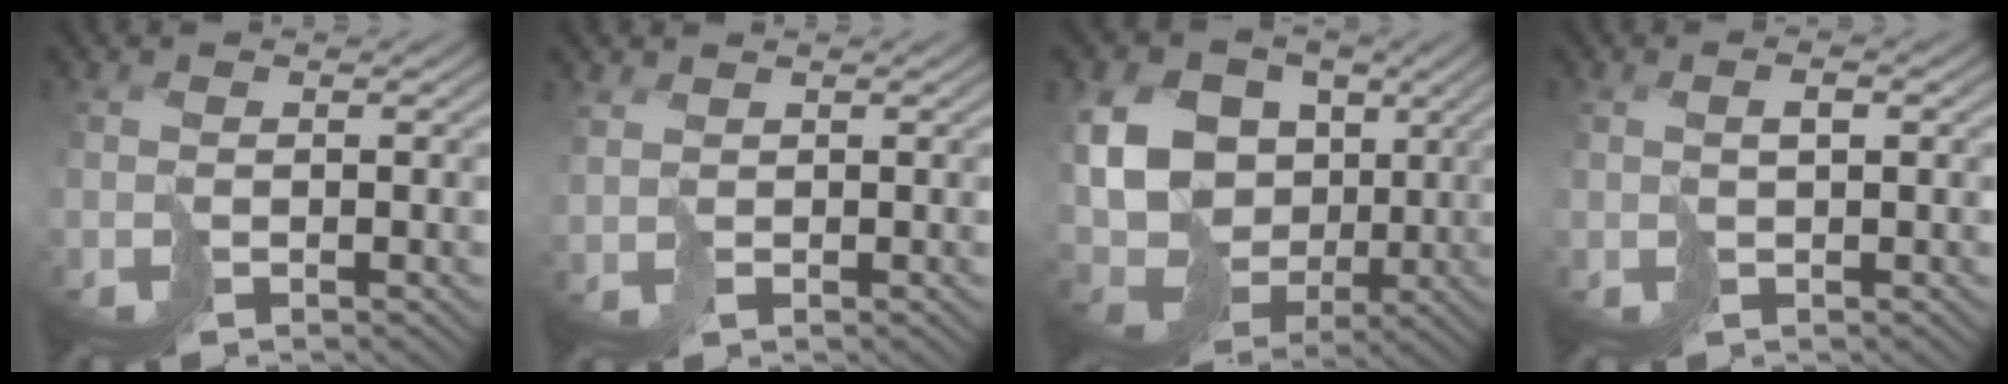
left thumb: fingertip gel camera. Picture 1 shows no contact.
{"total": 1.7, "force": [1.6, 0.7, -0.2], "torque": [-0.001, 0.000, 0.038]}
{"total": 16.0, "force": [1.3, 13.0, 9.2], "torque": [-0.232, -0.001, 0.030]}
{"total": 1.5, "force": [0.7, 0.3, 1.3], "torque": [-0.023, 0.004, 0.016]}